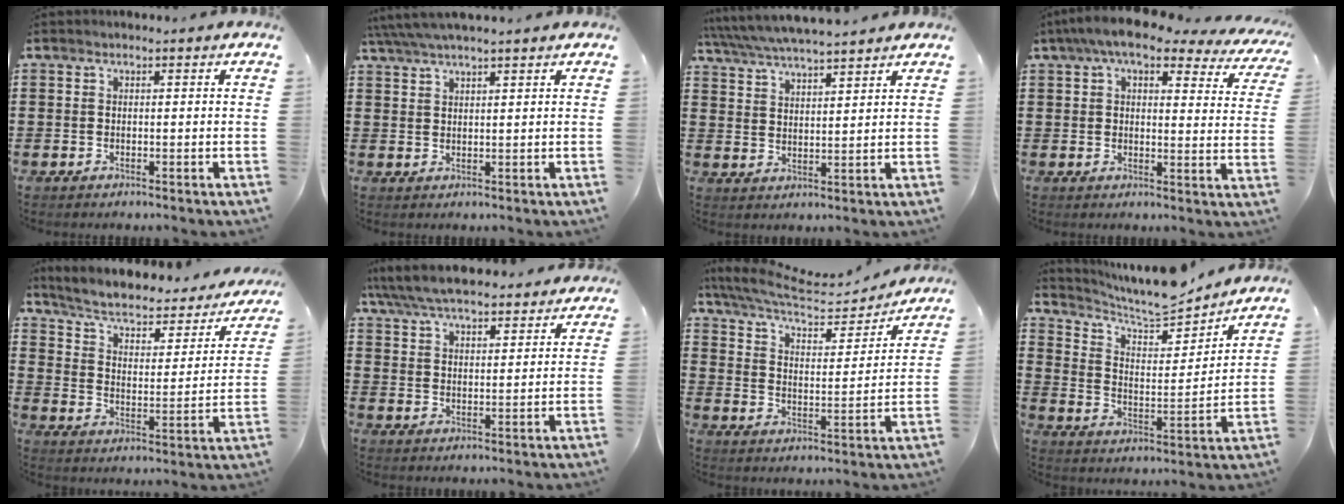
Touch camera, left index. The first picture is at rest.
{"total": 3.3, "force": [3.0, 0.0, 1.5], "torque": [-0.037, -0.001, 0.055]}
{"total": 5.0, "force": [4.8, -0.1, 1.4], "torque": [-0.045, -0.023, 0.085]}
{"total": 7.7, "force": [5.9, 1.6, 4.6], "torque": [-0.101, -0.019, 0.102]}
{"total": 4.2, "force": [3.1, 1.5, 2.5], "torque": [-0.064, -0.023, 0.042]}
{"total": 6.7, "force": [6.3, 1.3, 2.0], "torque": [-0.064, -0.022, 0.114]}
{"total": 8.1, "force": [7.0, 1.7, 3.8], "torque": [-0.105, -0.037, 0.118]}
{"total": 7.3, "force": [7.0, 1.0, 2.1], "torque": [-0.074, -0.052, 0.119]}